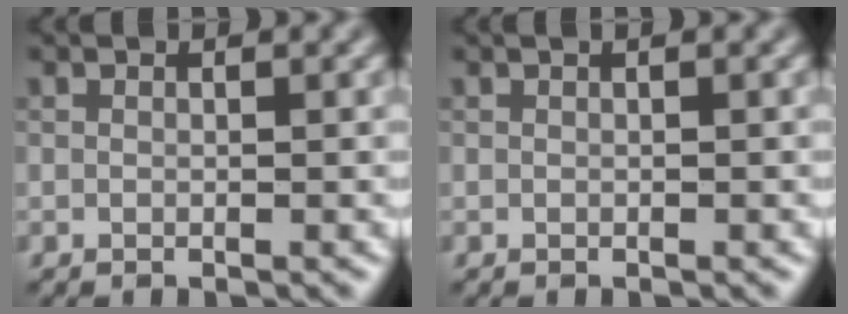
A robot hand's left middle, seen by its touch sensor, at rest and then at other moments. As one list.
[{"total": 0.6, "force": [0.2, 0.1, 0.5], "torque": [-0.006, 0.006, 0.002]}]